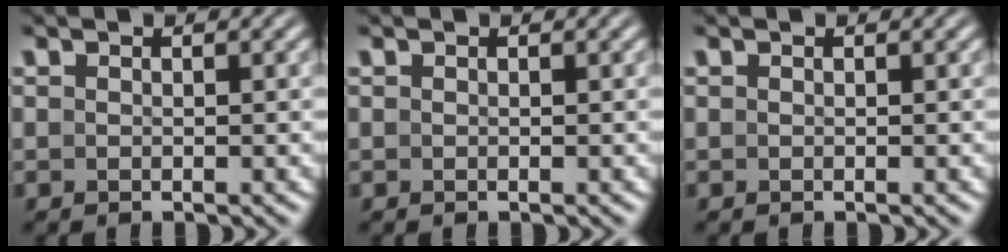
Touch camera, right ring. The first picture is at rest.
{"total": 0.0}
{"total": 0.0}